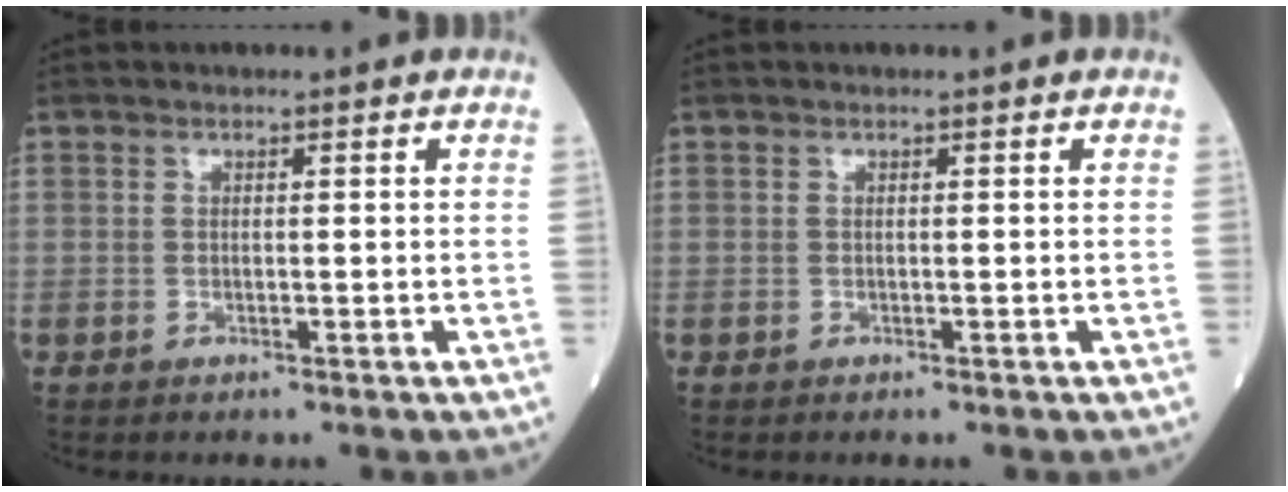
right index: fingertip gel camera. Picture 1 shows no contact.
{"total": 0.0}